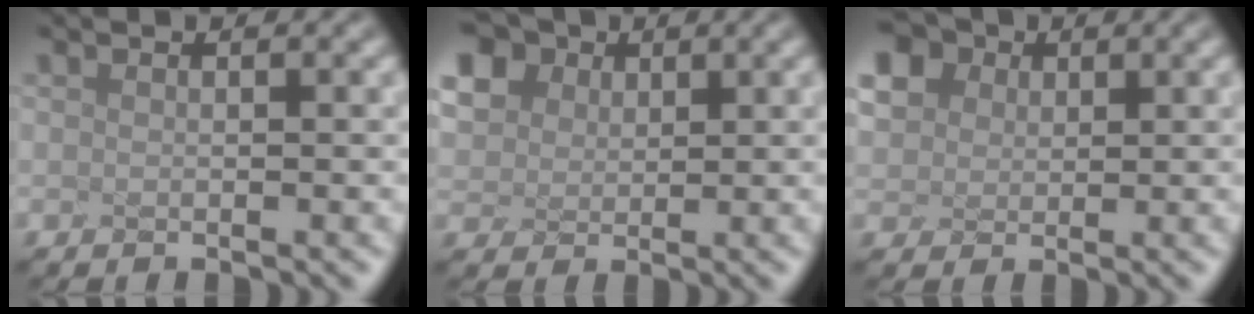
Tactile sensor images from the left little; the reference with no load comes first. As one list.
[{"total": 7.0, "force": [3.9, 5.1, 2.8], "torque": [-0.126, 0.026, 0.103]}, {"total": 4.5, "force": [2.3, 3.5, 1.5], "torque": [-0.099, 0.016, 0.075]}]